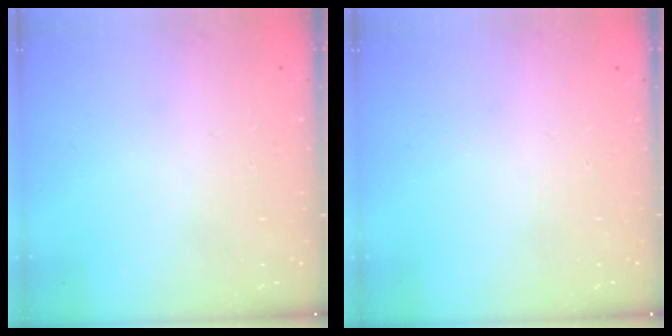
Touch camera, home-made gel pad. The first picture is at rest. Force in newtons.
{"total": 0.0}